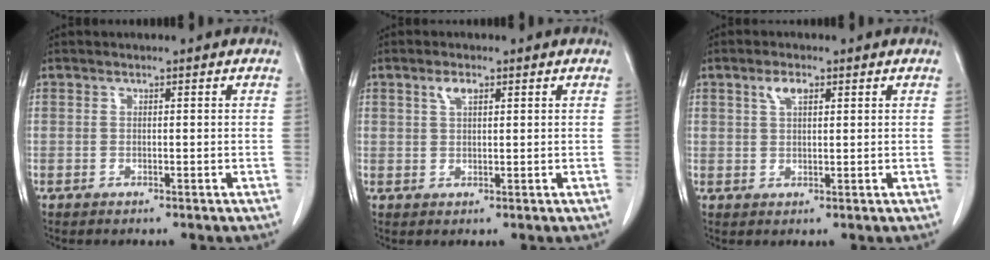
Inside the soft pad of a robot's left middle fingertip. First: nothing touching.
{"total": 2.1, "force": [1.2, 0.9, 1.5], "torque": [-0.030, 0.001, 0.024]}
{"total": 2.6, "force": [1.4, 1.2, 1.9], "torque": [-0.038, 0.003, 0.030]}